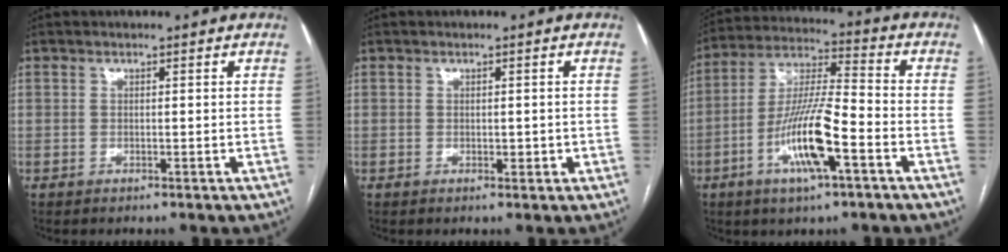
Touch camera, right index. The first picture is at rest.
{"total": 1.3, "force": [-0.2, 0.8, 1.1], "torque": [-0.013, -0.001, 0.000]}
{"total": 13.4, "force": [-5.2, 1.8, 12.3], "torque": [-0.243, -0.004, -0.095]}